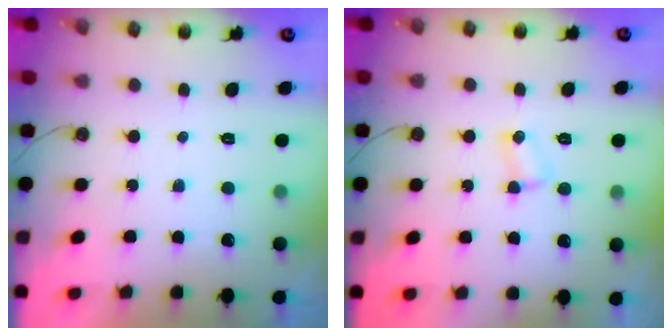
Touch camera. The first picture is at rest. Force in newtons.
{"total": 2.4, "press": 2.4, "slide": 0.4}